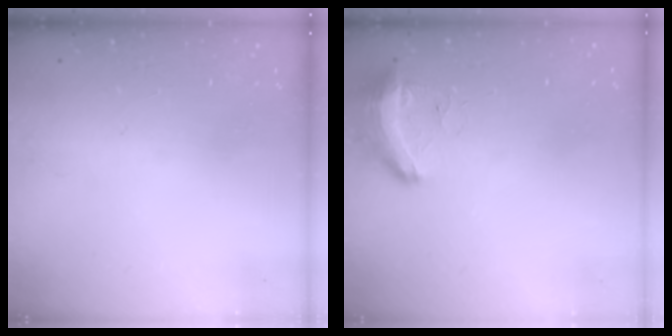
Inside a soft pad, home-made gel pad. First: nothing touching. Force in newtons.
{"total": 10.2, "press": 9.3, "slide": 4.2}